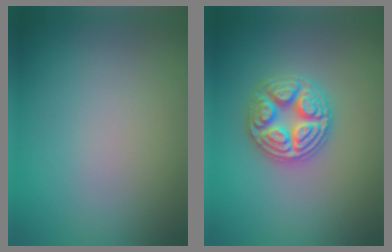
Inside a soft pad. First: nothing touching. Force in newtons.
{"total": 4.9, "press": 4.8, "slide": 0.6}